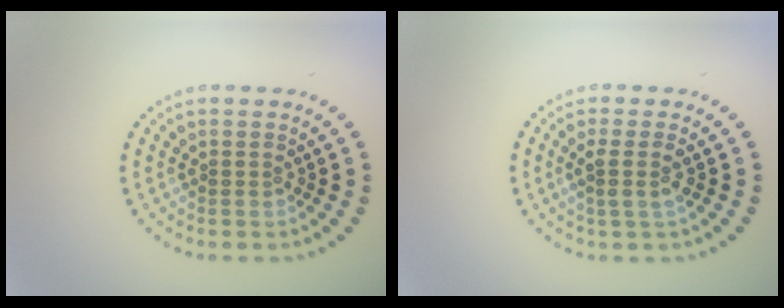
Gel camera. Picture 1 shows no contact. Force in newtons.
{"total": 1.7, "press": 1.5, "slide": 1.0}